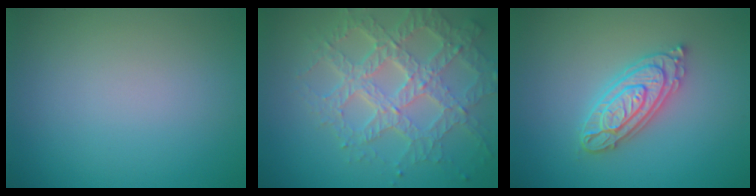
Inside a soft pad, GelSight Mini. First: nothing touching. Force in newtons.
{"total": 7.2, "press": 5.1, "slide": 5.1}
{"total": 4.1, "press": 4.1, "slide": 0.7}